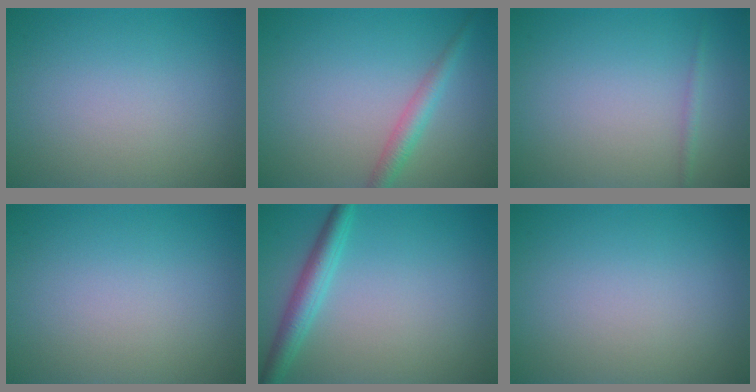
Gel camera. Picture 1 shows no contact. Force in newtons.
{"total": 2.2, "press": 2.2, "slide": 0.1}
{"total": 0.8, "press": 0.8, "slide": 0.0}
{"total": 0.0}
{"total": 3.1, "press": 3.1, "slide": 0.2}
{"total": 0.0}